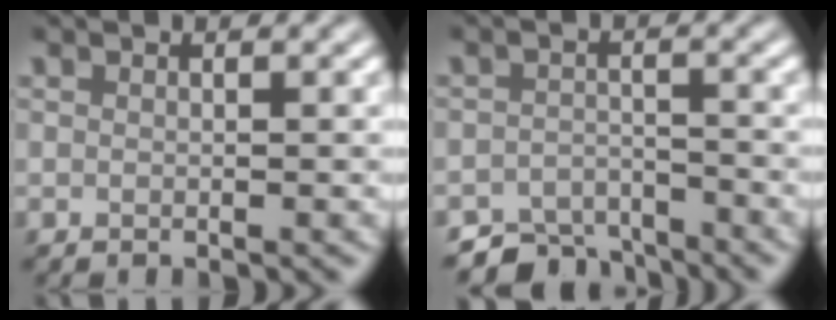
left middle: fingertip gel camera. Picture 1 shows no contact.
{"total": 4.1, "force": [-3.7, 1.6, 0.9], "torque": [-0.006, -0.005, -0.068]}